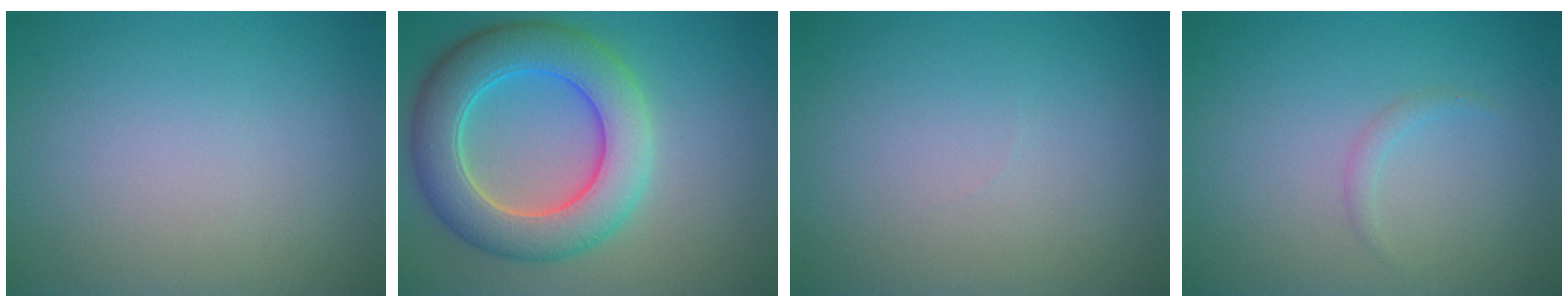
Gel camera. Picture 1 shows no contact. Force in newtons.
{"total": 8.1, "press": 8.1, "slide": 0.3}
{"total": 0.0}
{"total": 0.7, "press": 0.7, "slide": 0.0}